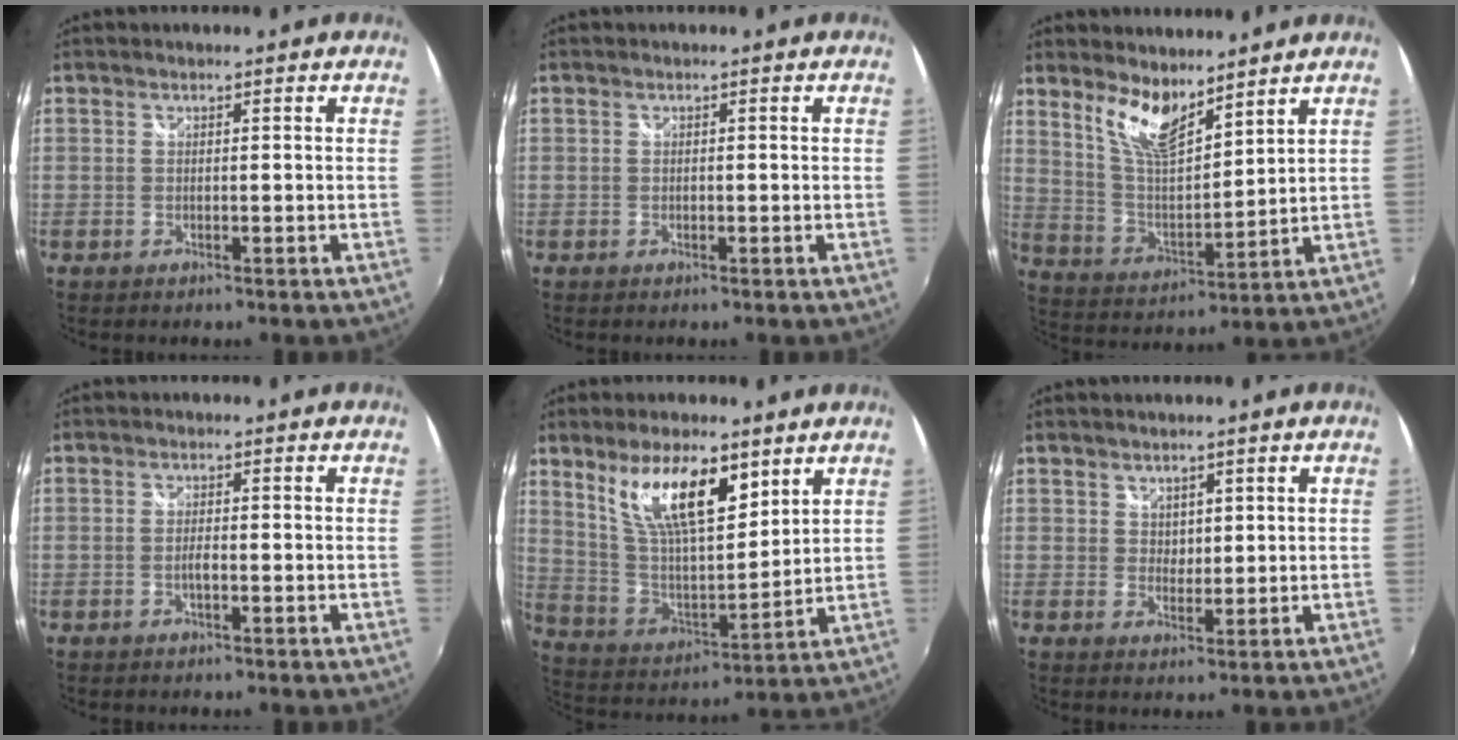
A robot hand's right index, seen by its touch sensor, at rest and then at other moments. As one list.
[{"total": 0.0}, {"total": 9.9, "force": [7.3, 2.9, 6.1], "torque": [-0.117, -0.005, 0.147]}, {"total": 1.4, "force": [-0.6, 0.2, 1.2], "torque": [-0.024, 0.000, -0.011]}, {"total": 15.5, "force": [8.9, 5.4, 11.5], "torque": [-0.207, -0.002, 0.175]}, {"total": 2.2, "force": [1.3, 1.8, 0.5], "torque": [-0.001, 0.002, 0.023]}]